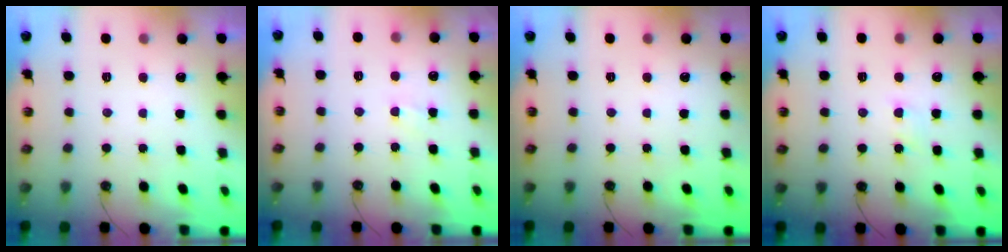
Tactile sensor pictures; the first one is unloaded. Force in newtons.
{"total": 5.1, "press": 5.1, "slide": 0.5}
{"total": 0.0}
{"total": 2.8, "press": 2.7, "slide": 0.5}